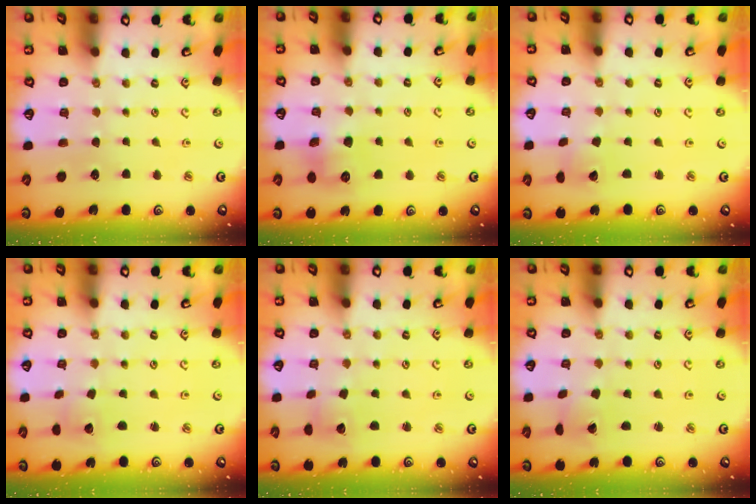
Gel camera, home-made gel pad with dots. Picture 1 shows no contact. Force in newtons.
{"total": 7.6, "press": 7.5, "slide": 1.0}
{"total": 3.3, "press": 3.3, "slide": 0.4}
{"total": 1.8, "press": 1.8, "slide": 0.1}
{"total": 2.4, "press": 2.4, "slide": 0.3}
{"total": 1.4, "press": 1.4, "slide": 0.3}